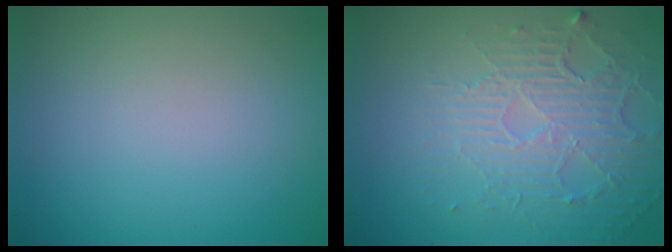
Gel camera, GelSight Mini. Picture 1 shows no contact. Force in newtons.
{"total": 5.7, "press": 3.4, "slide": 4.6}